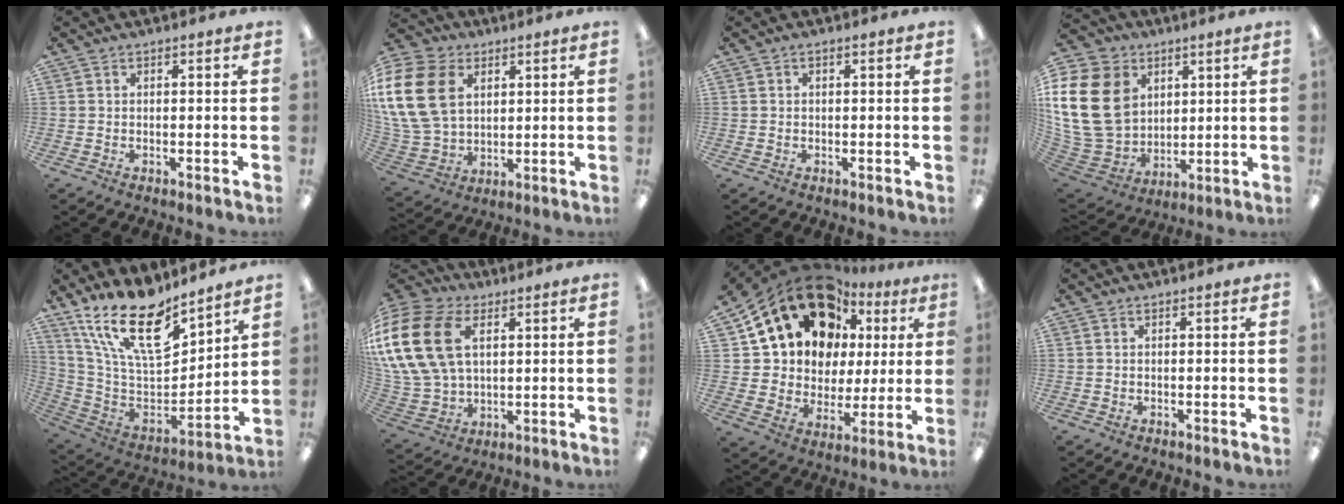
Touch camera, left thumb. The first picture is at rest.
{"total": 19.5, "force": [5.8, 14.4, 11.8], "torque": [-0.283, -0.013, 0.108]}
{"total": 0.0}
{"total": 21.7, "force": [4.7, 17.3, 12.3], "torque": [-0.272, -0.016, 0.099]}
{"total": 20.4, "force": [14.5, 7.8, 12.1], "torque": [-0.234, -0.097, 0.260]}
{"total": 22.0, "force": [6.5, 15.1, 14.7], "torque": [-0.345, -0.011, 0.120]}
{"total": 21.3, "force": [13.0, 14.2, 9.1], "torque": [-0.181, -0.070, 0.256]}
{"total": 0.0}